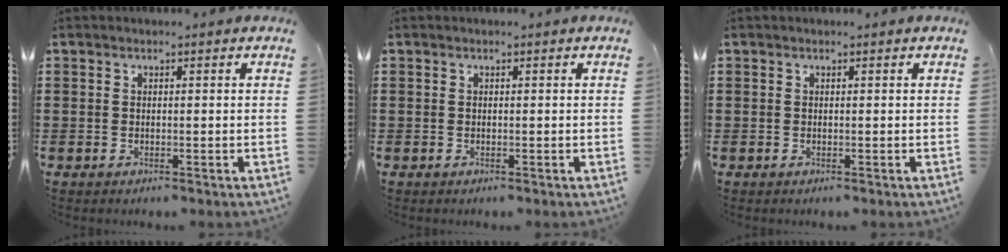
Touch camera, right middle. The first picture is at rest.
{"total": 0.0}
{"total": 0.0}